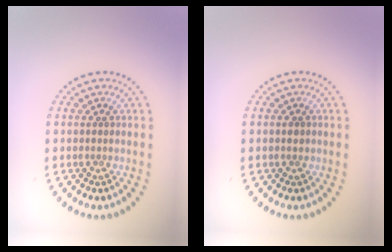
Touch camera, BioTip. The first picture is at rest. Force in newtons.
{"total": 0.7, "press": 0.7, "slide": 0.1}